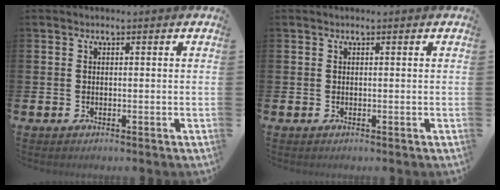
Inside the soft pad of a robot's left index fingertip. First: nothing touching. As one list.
[{"total": 0.0}]